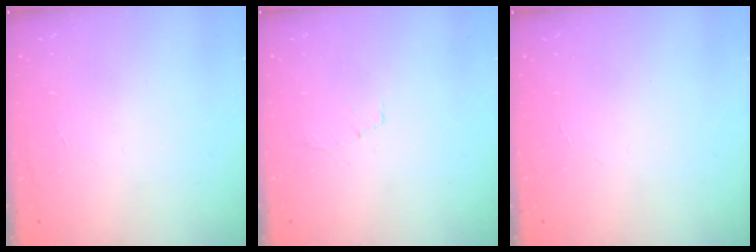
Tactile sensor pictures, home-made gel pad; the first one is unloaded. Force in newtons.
{"total": 3.8, "press": 3.8, "slide": 0.3}
{"total": 0.0}